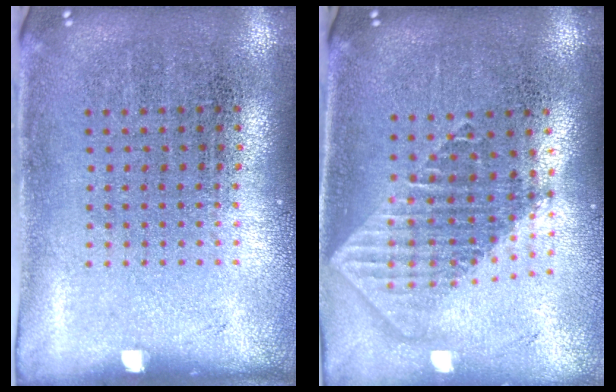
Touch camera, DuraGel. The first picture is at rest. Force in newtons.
{"total": 1.8, "press": 1.5, "slide": 1.0}